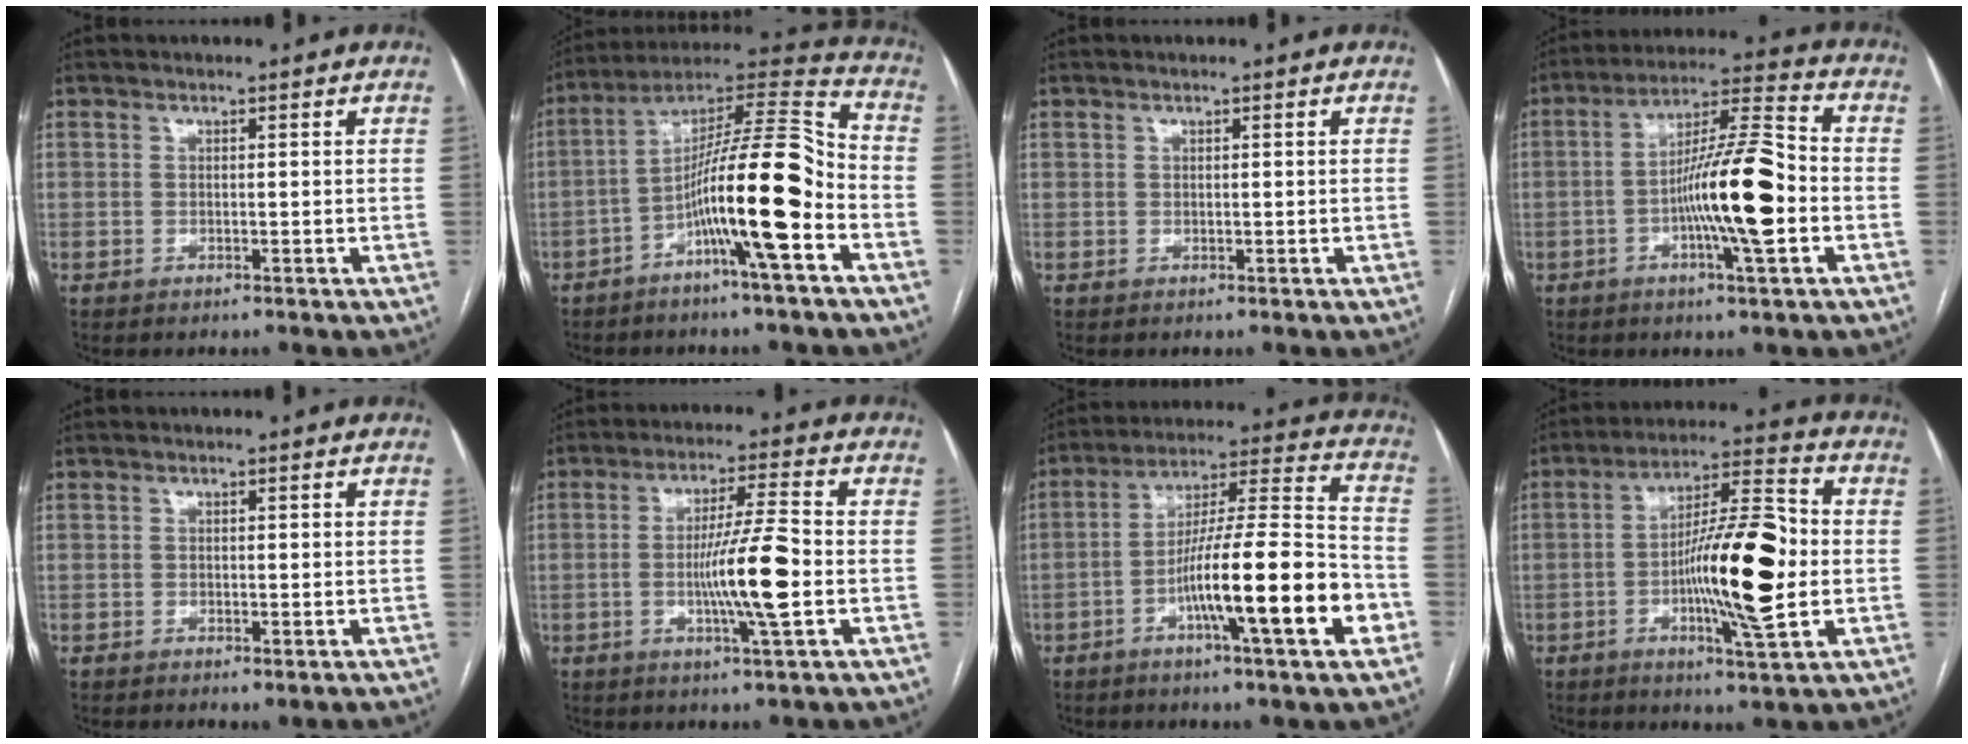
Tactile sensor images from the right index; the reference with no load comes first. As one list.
[{"total": 16.6, "force": [-5.8, 1.0, 15.6], "torque": [-0.266, 0.018, -0.099]}, {"total": 0.0}, {"total": 13.6, "force": [-2.9, 1.3, 13.2], "torque": [-0.229, 0.010, -0.054]}, {"total": 1.2, "force": [-0.3, 0.6, 0.9], "torque": [-0.015, -0.003, 0.001]}, {"total": 9.9, "force": [-1.9, -0.3, 9.7], "torque": [-0.173, -0.007, -0.036]}, {"total": 18.6, "force": [-6.6, 0.8, 17.4], "torque": [-0.279, 0.001, -0.106]}, {"total": 15.6, "force": [-2.0, 2.1, 15.4], "torque": [-0.256, 0.007, -0.035]}]